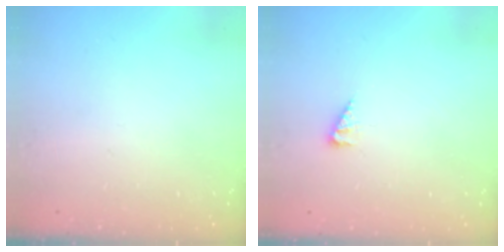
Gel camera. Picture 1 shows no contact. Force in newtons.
{"total": 2.7, "press": 2.7, "slide": 0.4}